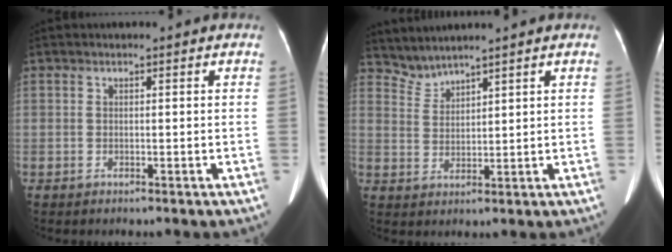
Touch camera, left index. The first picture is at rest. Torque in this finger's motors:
{"motor_torque": [-0.12, -0.04, -0.10, -0.03]}